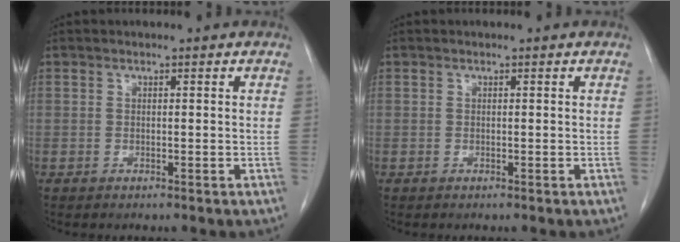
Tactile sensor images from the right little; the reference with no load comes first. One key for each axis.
{"total": 0.0}